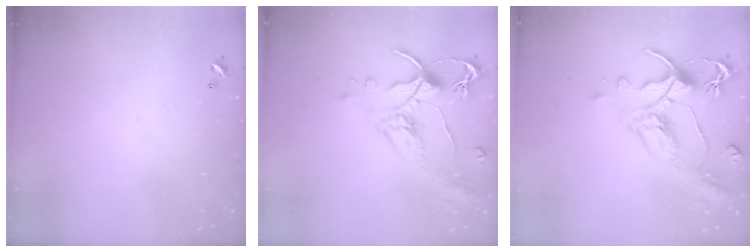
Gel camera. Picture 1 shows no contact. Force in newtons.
{"total": 1.5, "press": 1.0, "slide": 1.1}
{"total": 1.6, "press": 0.4, "slide": 1.6}